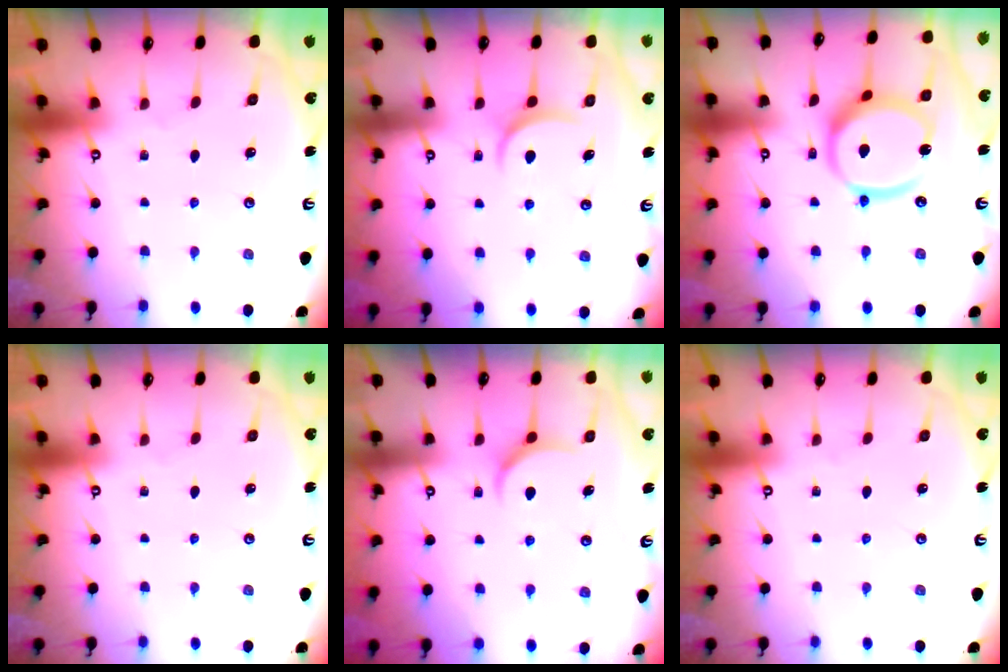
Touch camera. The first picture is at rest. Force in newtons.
{"total": 6.2, "press": 6.2, "slide": 0.3}
{"total": 14.8, "press": 14.7, "slide": 1.9}
{"total": 0.0}
{"total": 5.7, "press": 5.7, "slide": 0.6}
{"total": 0.0}